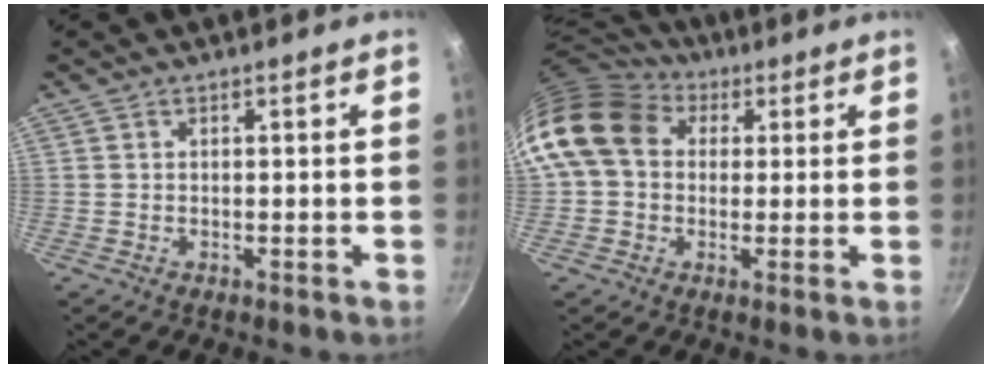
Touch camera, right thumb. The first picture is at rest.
{"total": 14.4, "force": [3.6, 11.3, 8.2], "torque": [-0.134, 0.023, 0.048]}